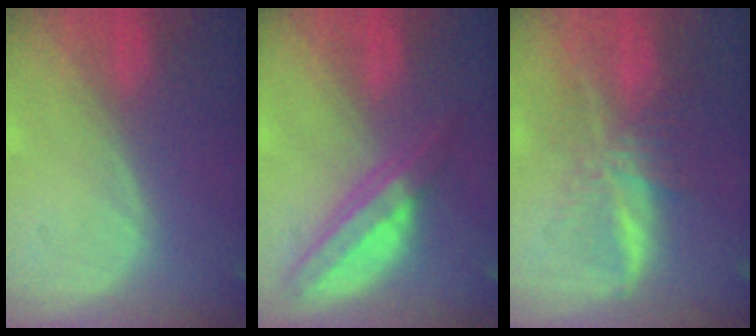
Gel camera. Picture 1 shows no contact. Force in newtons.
{"total": 6.8, "press": 5.8, "slide": 3.4}
{"total": 7.8, "press": 6.5, "slide": 4.2}